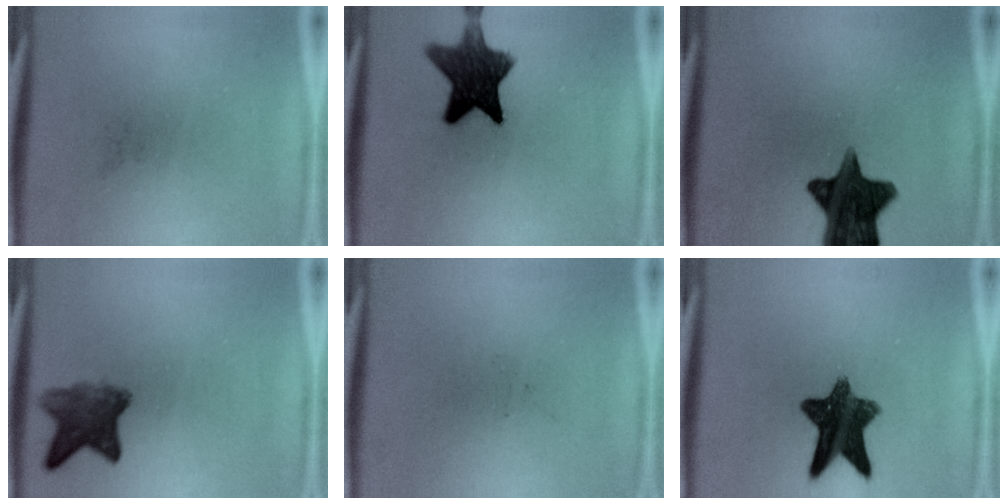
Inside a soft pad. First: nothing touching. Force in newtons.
{"total": 11.3}
{"total": 14.3}
{"total": 5.8}
{"total": 0.0}
{"total": 10.9}